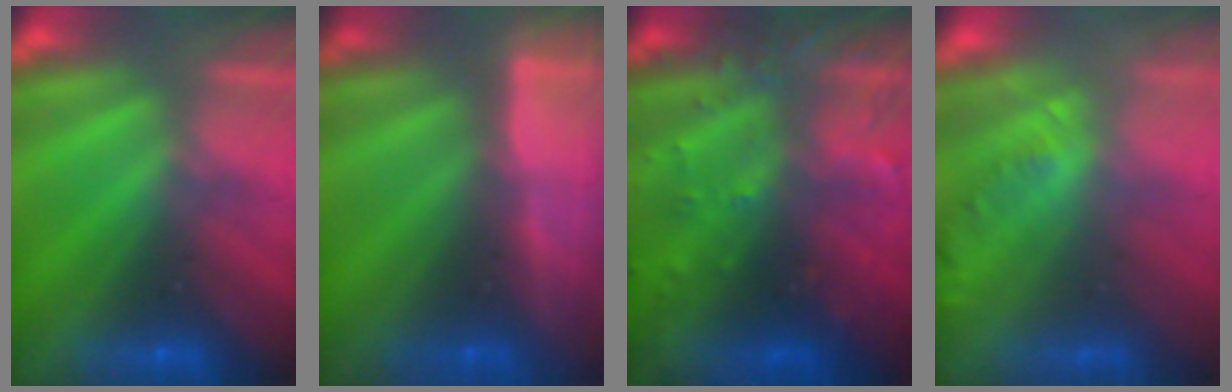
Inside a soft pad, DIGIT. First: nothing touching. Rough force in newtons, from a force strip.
{"total": 9.1}
{"total": 6.5}
{"total": 1.8}